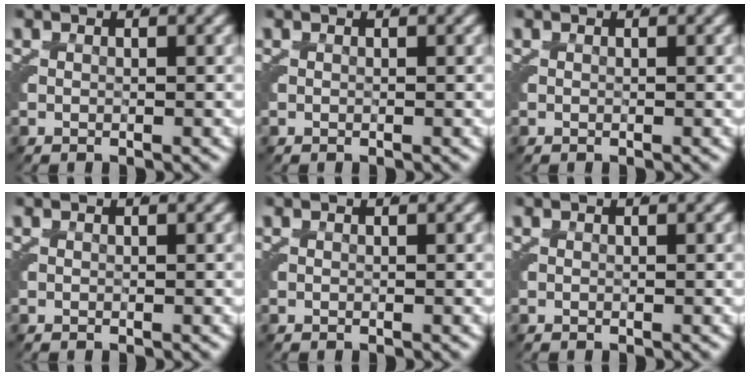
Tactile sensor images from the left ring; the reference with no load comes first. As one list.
[{"total": 0.0}, {"total": 0.0}, {"total": 0.0}, {"total": 0.0}, {"total": 0.0}]